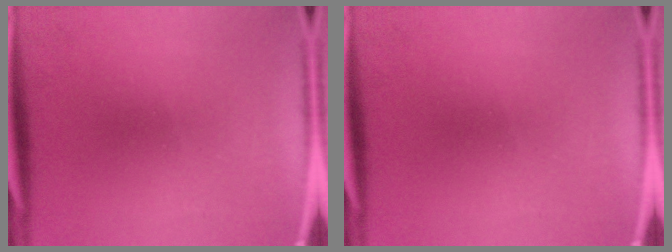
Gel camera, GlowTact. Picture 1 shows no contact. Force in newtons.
{"total": 0.0}